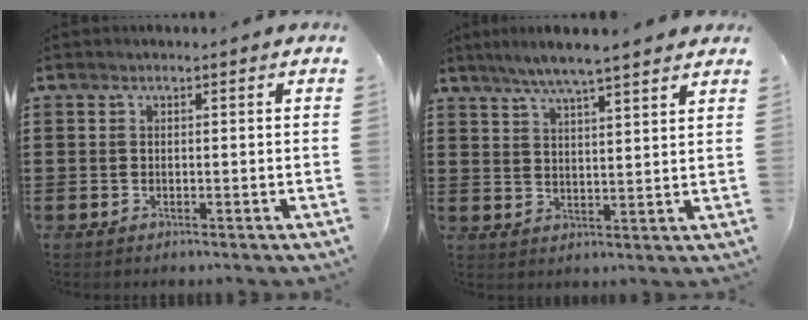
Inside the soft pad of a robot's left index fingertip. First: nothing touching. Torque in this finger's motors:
{"motor_torque": [1.17, -0.98, 0.30, 0.16]}